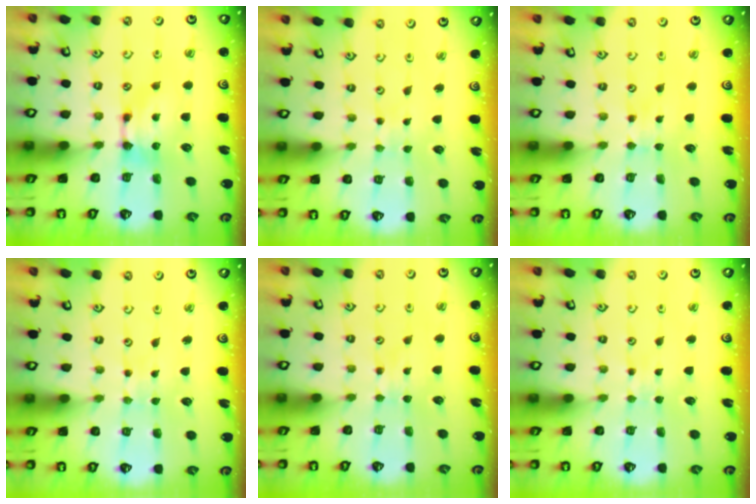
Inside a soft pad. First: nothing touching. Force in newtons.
{"total": 4.4, "press": 4.4, "slide": 0.2}
{"total": 2.4, "press": 2.3, "slide": 0.5}
{"total": 4.1, "press": 4.1, "slide": 0.1}
{"total": 2.3, "press": 2.2, "slide": 0.3}
{"total": 3.8, "press": 3.8, "slide": 0.4}